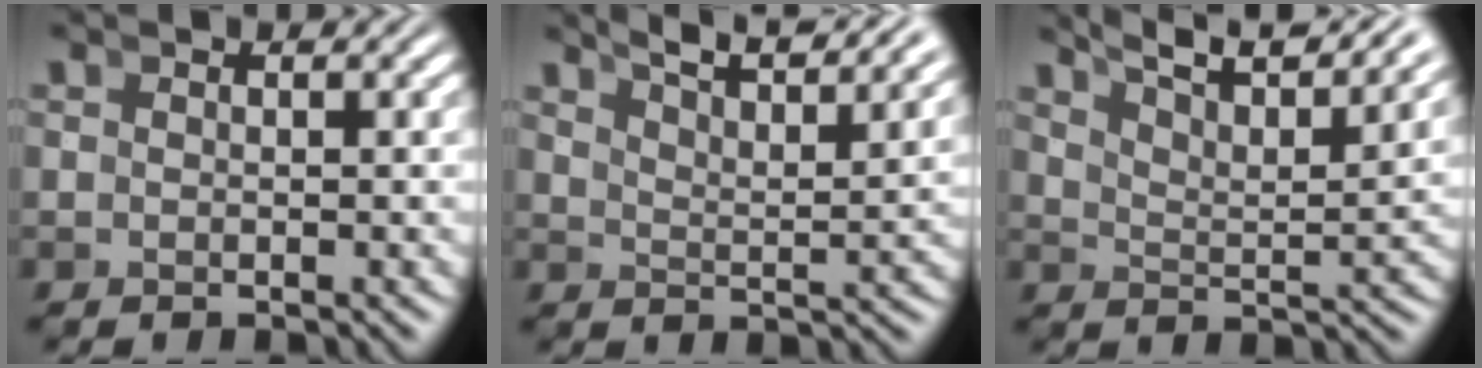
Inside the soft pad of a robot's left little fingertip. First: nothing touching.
{"total": 7.9, "force": [6.8, 1.5, 3.8], "torque": [-0.044, 0.023, 0.099]}
{"total": 9.7, "force": [8.1, 2.4, 4.8], "torque": [-0.064, 0.033, 0.110]}